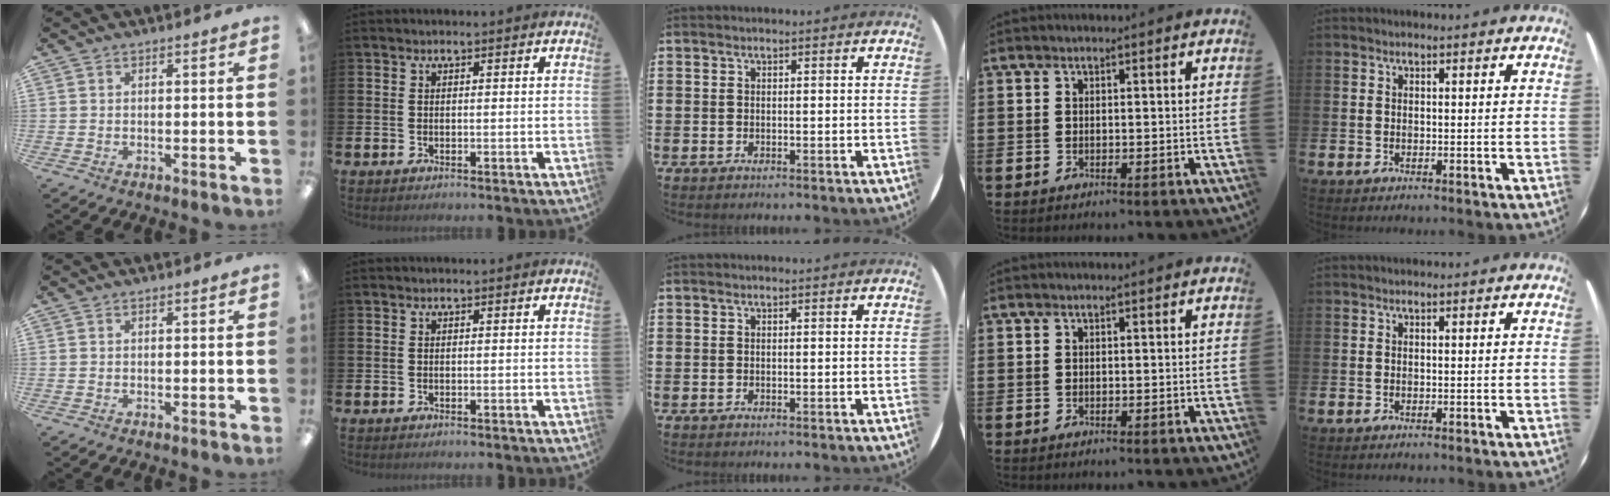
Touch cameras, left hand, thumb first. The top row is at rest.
{}